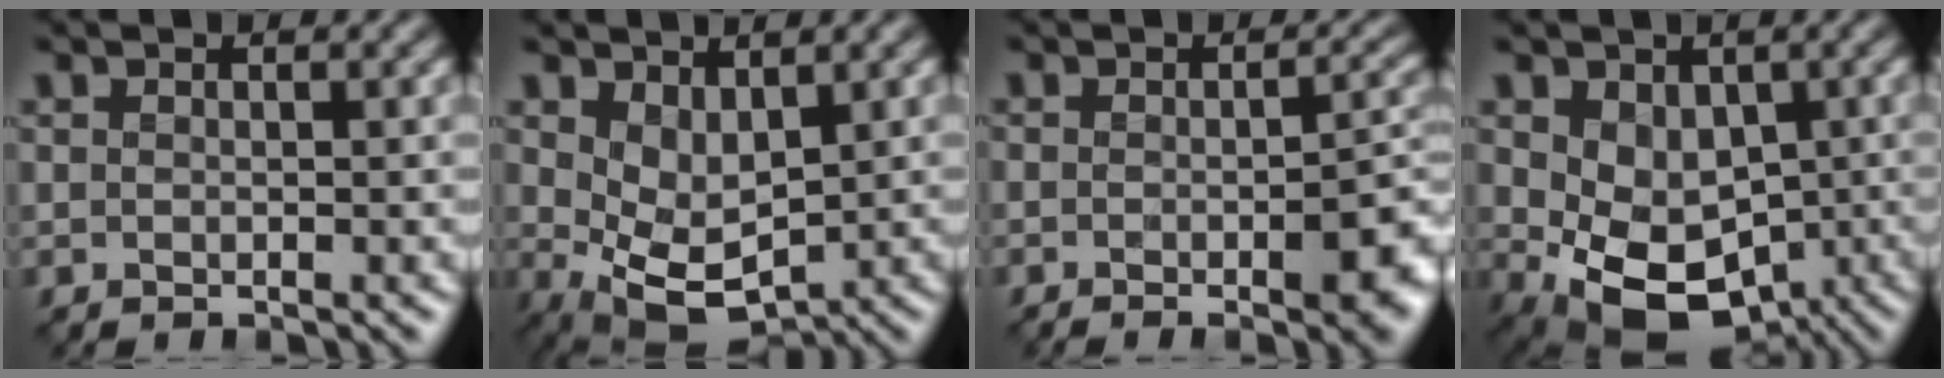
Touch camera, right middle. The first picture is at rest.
{"total": 4.6, "force": [0.8, 2.8, 3.6], "torque": [-0.081, -0.017, 0.025]}
{"total": 6.3, "force": [-2.3, 1.7, 5.6], "torque": [-0.073, -0.009, -0.029]}
{"total": 7.8, "force": [-1.2, 5.7, 5.2], "torque": [-0.086, -0.028, -0.005]}